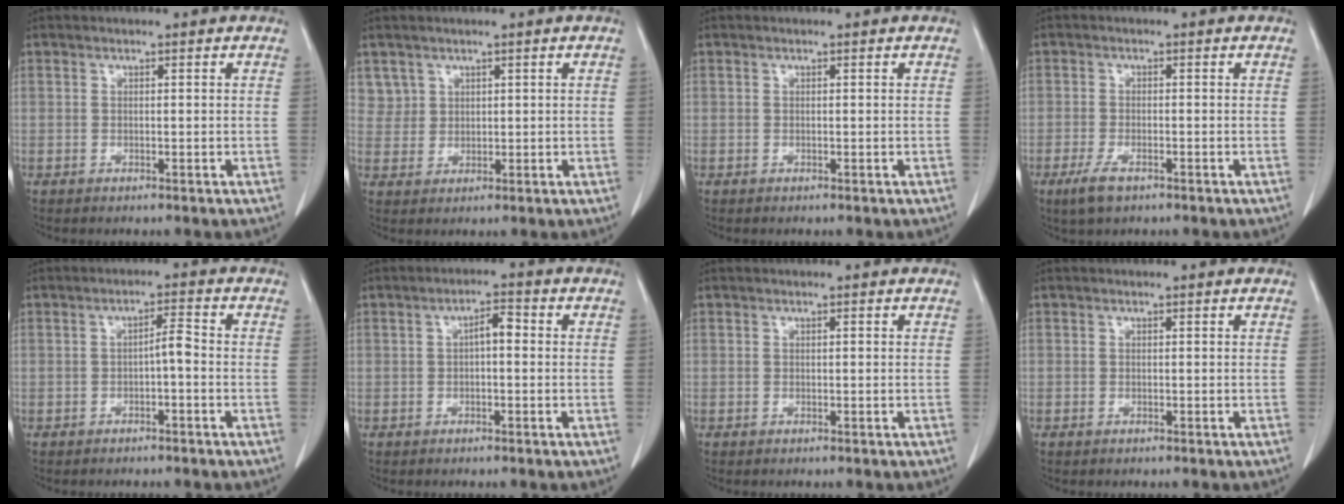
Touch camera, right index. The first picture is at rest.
{"total": 3.1, "force": [1.8, 2.5, -0.3], "torque": [0.021, 0.004, 0.032]}
{"total": 0.0}
{"total": 3.7, "force": [-2.3, 1.2, 2.7], "torque": [-0.060, -0.005, -0.039]}
{"total": 2.6, "force": [-0.7, 0.4, 2.4], "torque": [-0.037, 0.006, -0.013]}
{"total": 3.5, "force": [0.2, 0.5, 3.5], "torque": [-0.060, 0.010, 0.003]}
{"total": 0.0}
{"total": 0.0}